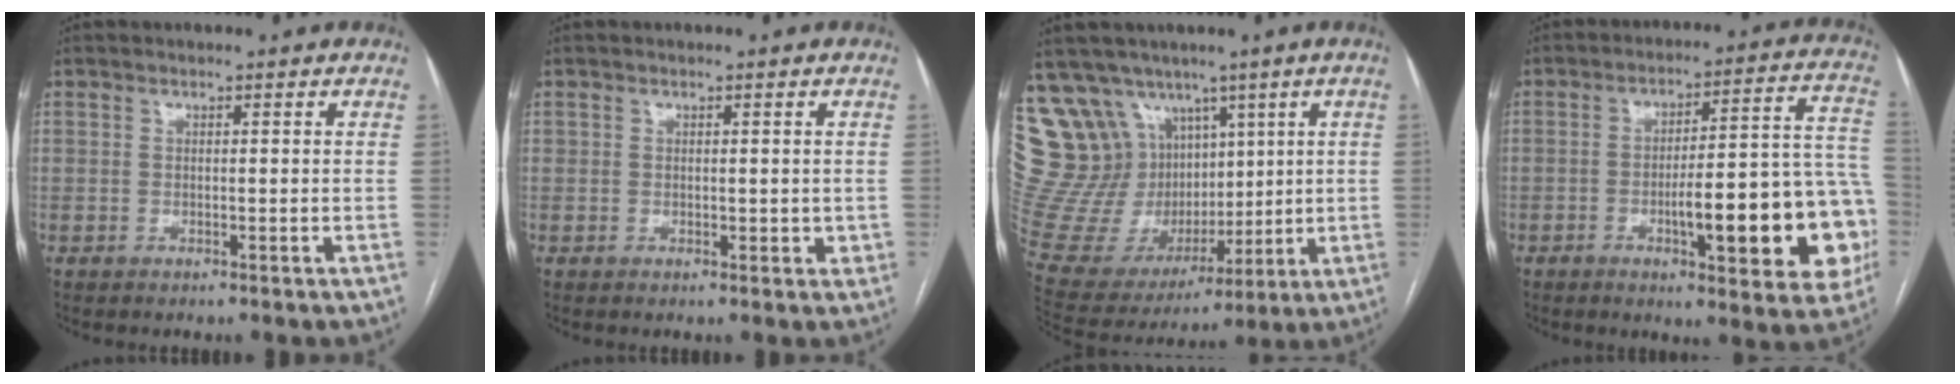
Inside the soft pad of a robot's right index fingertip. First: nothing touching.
{"total": 1.8, "force": [0.3, 1.3, 1.1], "torque": [-0.011, 0.002, 0.006]}
{"total": 21.3, "force": [11.2, 16.0, 8.6], "torque": [-0.191, 0.066, 0.237]}
{"total": 19.9, "force": [-5.2, 3.7, 18.9], "torque": [-0.171, 0.034, -0.056]}